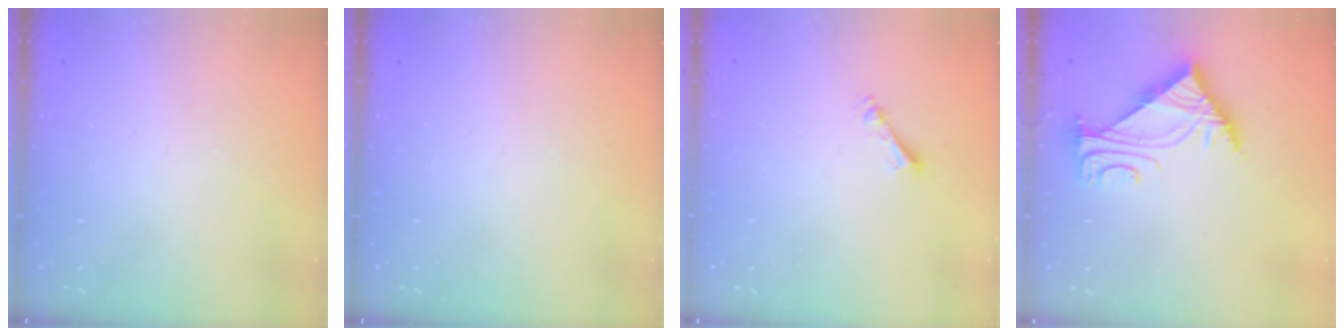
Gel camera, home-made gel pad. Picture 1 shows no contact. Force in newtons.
{"total": 0.0}
{"total": 2.5, "press": 2.5, "slide": 0.4}
{"total": 6.1, "press": 6.1, "slide": 0.0}